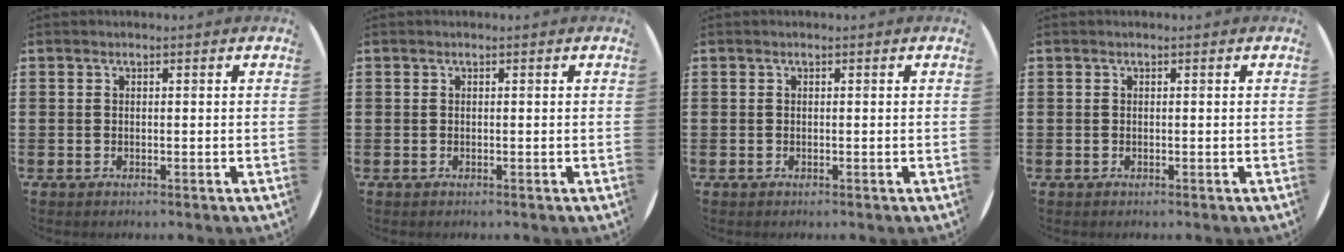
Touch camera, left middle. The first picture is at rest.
{"total": 0.0}
{"total": 0.0}
{"total": 0.0}